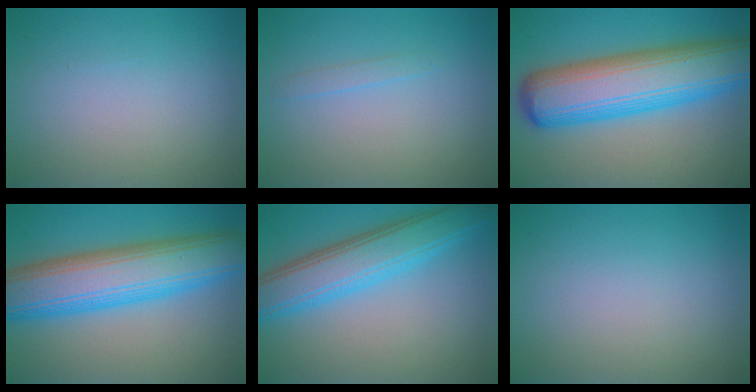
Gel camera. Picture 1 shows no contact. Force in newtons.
{"total": 0.8, "press": 0.8, "slide": 0.1}
{"total": 11.8, "press": 11.8, "slide": 0.3}
{"total": 10.6, "press": 10.6, "slide": 0.3}
{"total": 6.7, "press": 6.7, "slide": 0.4}
{"total": 0.0}